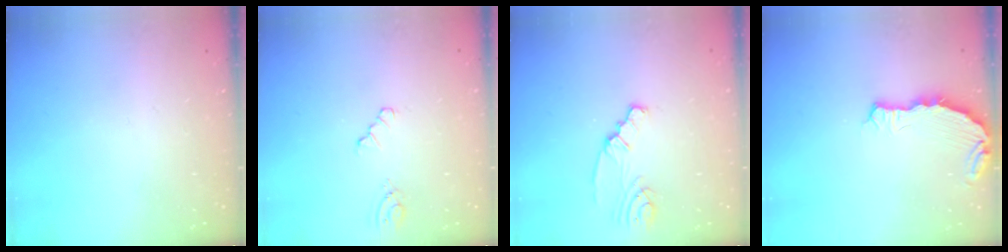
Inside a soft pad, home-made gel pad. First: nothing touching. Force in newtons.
{"total": 3.2, "press": 3.2, "slide": 0.5}
{"total": 2.5, "press": 2.5, "slide": 0.3}
{"total": 7.1, "press": 5.5, "slide": 4.6}